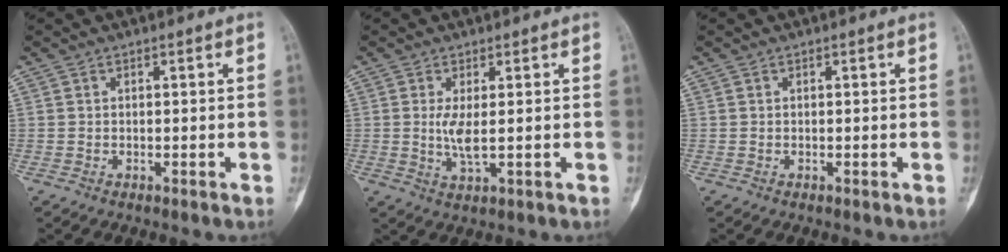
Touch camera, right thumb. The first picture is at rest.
{"total": 3.9, "force": [0.2, 0.8, 3.8], "torque": [-0.092, -0.015, 0.006]}
{"total": 0.0}